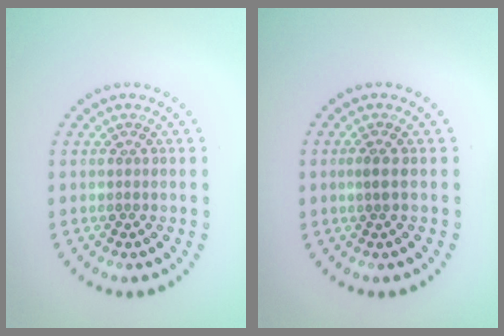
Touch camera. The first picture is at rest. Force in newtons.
{"total": 1.1, "press": 0.9, "slide": 0.7}